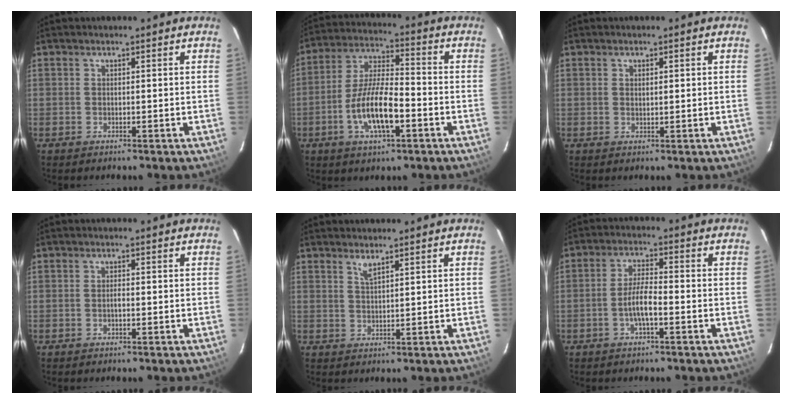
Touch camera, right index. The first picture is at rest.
{"total": 12.3, "force": [-4.4, 3.9, 10.8], "torque": [-0.221, -0.001, -0.081]}
{"total": 1.1, "force": [0.4, 0.5, 0.9], "torque": [-0.014, 0.003, 0.007]}
{"total": 1.1, "force": [-0.4, 0.3, 1.0], "torque": [-0.019, 0.002, -0.007]}
{"total": 1.9, "force": [1.5, 0.2, 1.1], "torque": [-0.023, -0.001, 0.027]}
{"total": 5.2, "force": [-2.0, 1.0, 4.7], "torque": [-0.095, 0.006, -0.039]}